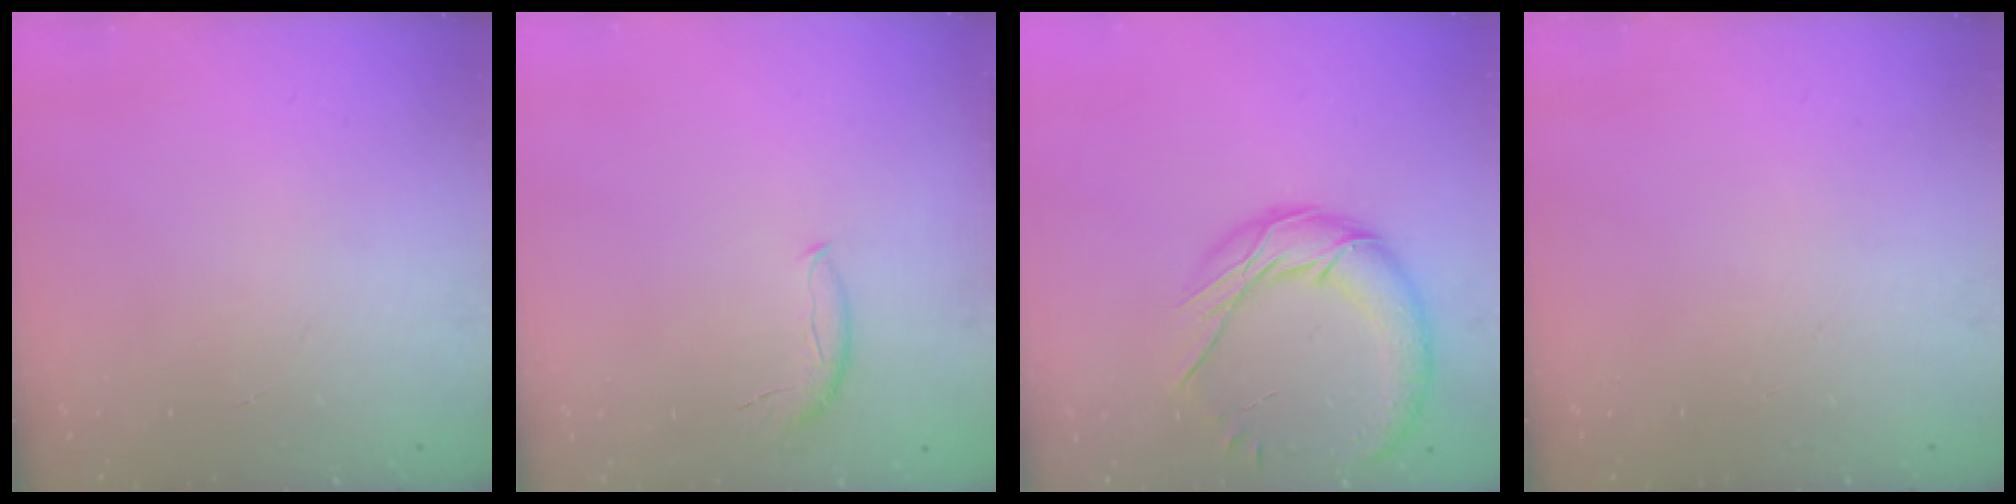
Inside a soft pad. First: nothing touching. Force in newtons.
{"total": 5.7, "press": 5.6, "slide": 0.6}
{"total": 15.4, "press": 15.3, "slide": 1.5}
{"total": 0.0}